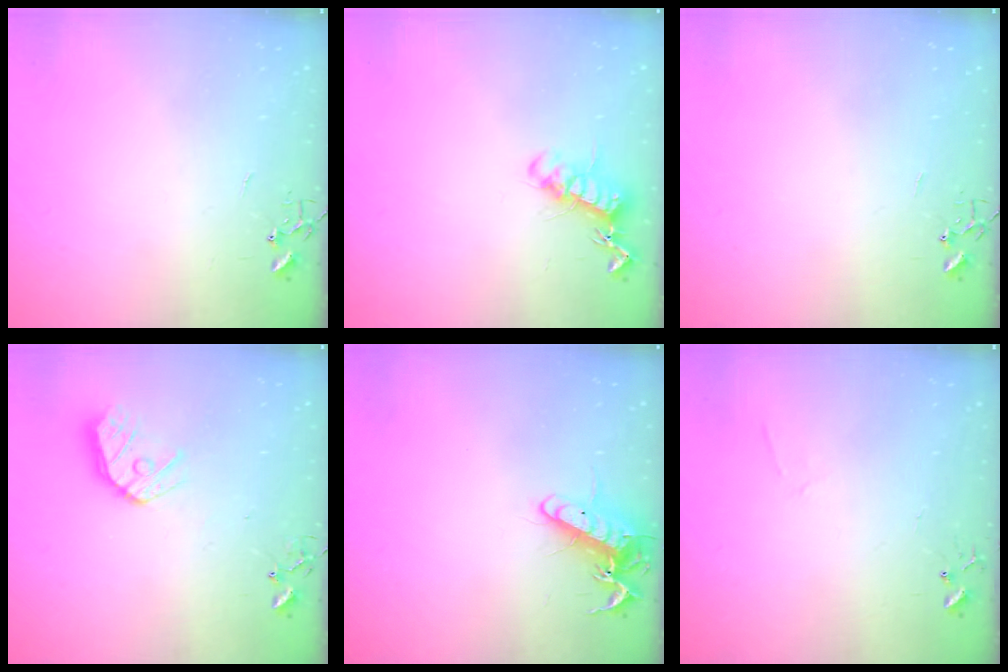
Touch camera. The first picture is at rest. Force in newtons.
{"total": 12.5, "press": 12.5, "slide": 0.4}
{"total": 0.0}
{"total": 12.6, "press": 12.5, "slide": 1.4}
{"total": 13.7, "press": 13.6, "slide": 1.5}
{"total": 4.4, "press": 4.4, "slide": 0.4}